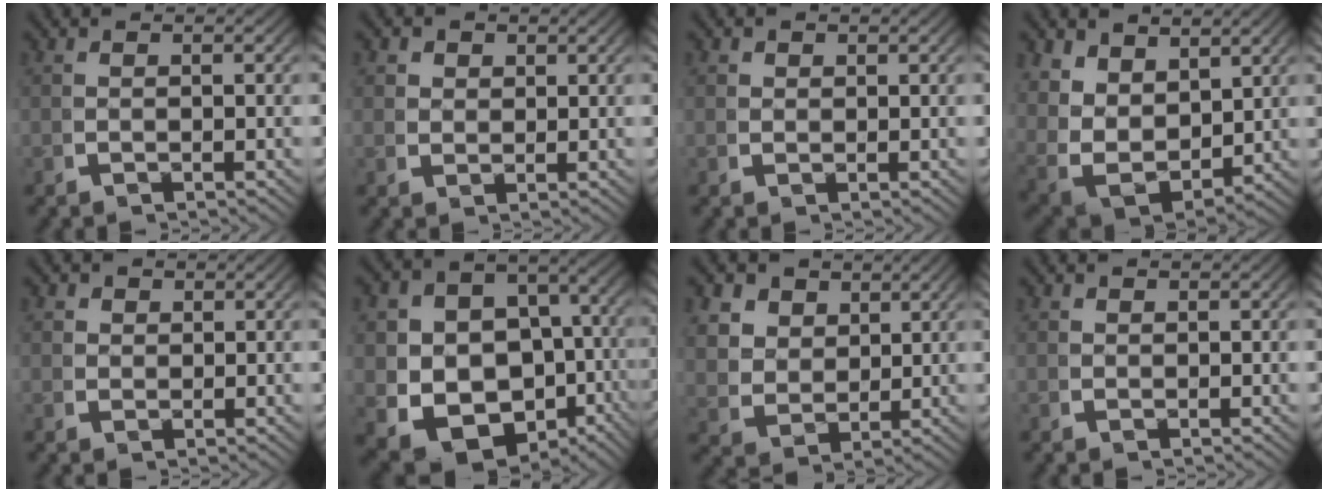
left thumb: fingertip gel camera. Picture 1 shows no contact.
{"total": 2.2, "force": [1.1, 1.7, 0.8], "torque": [-0.011, -0.005, 0.021]}
{"total": 0.9, "force": [0.6, 0.7, 0.2], "torque": [0.001, 0.001, 0.012]}
{"total": 8.8, "force": [0.0, 6.5, 5.8], "torque": [-0.163, -0.046, 0.016]}
{"total": 1.6, "force": [1.0, 1.1, 0.5], "torque": [-0.002, -0.001, 0.019]}
{"total": 15.6, "force": [-5.4, 11.6, 9.0], "torque": [-0.187, -0.080, -0.060]}
{"total": 6.7, "force": [1.8, 5.4, 3.5], "torque": [-0.090, -0.032, 0.040]}
{"total": 0.6, "force": [0.6, 0.1, 0.0], "torque": [0.007, 0.003, 0.014]}